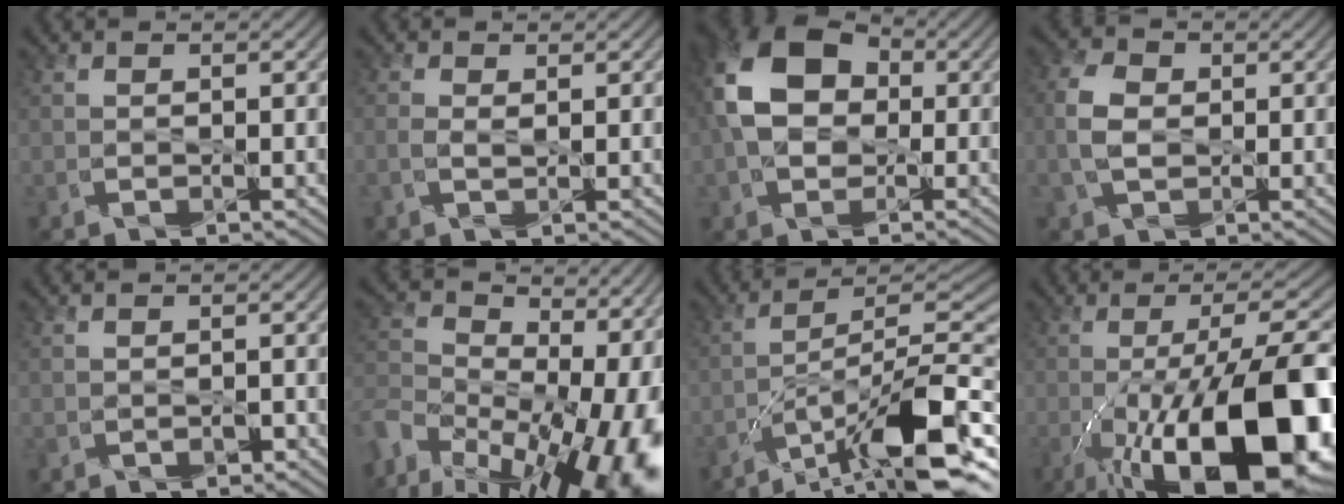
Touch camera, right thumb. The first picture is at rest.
{"total": 1.0, "force": [0.2, 0.4, 0.9], "torque": [-0.023, 0.002, 0.003]}
{"total": 12.1, "force": [0.8, 8.8, 8.2], "torque": [-0.163, 0.010, 0.000]}
{"total": 4.3, "force": [0.1, 3.3, 2.8], "torque": [-0.071, 0.005, -0.001]}
{"total": 1.2, "force": [-0.7, 0.8, 0.6], "torque": [-0.007, 0.000, -0.011]}
{"total": 19.7, "force": [-8.3, 12.5, 12.7], "torque": [-0.227, -0.005, -0.122]}
{"total": 15.4, "force": [-9.8, 3.8, 11.3], "torque": [-0.191, 0.004, -0.166]}
{"total": 20.2, "force": [-8.5, 7.6, 16.7], "torque": [-0.245, -0.015, -0.127]}